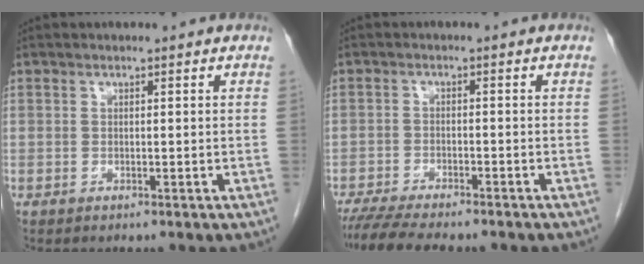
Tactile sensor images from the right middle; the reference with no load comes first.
{"total": 10.8, "force": [-9.4, 1.5, 5.2], "torque": [-0.076, -0.015, -0.142]}